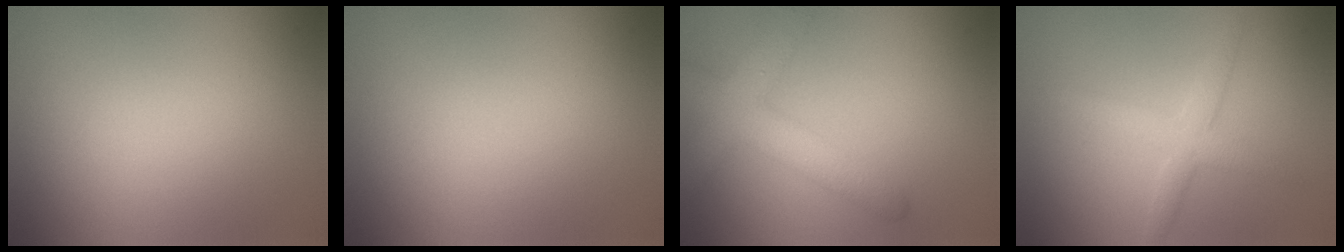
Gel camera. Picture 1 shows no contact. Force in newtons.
{"total": 0.0}
{"total": 4.8, "press": 4.8, "slide": 0.2}
{"total": 2.8, "press": 2.8, "slide": 0.0}